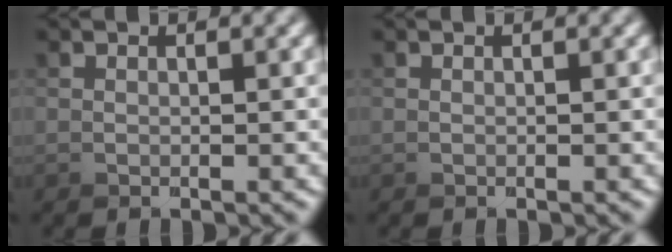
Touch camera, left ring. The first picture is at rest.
{"total": 0.0}